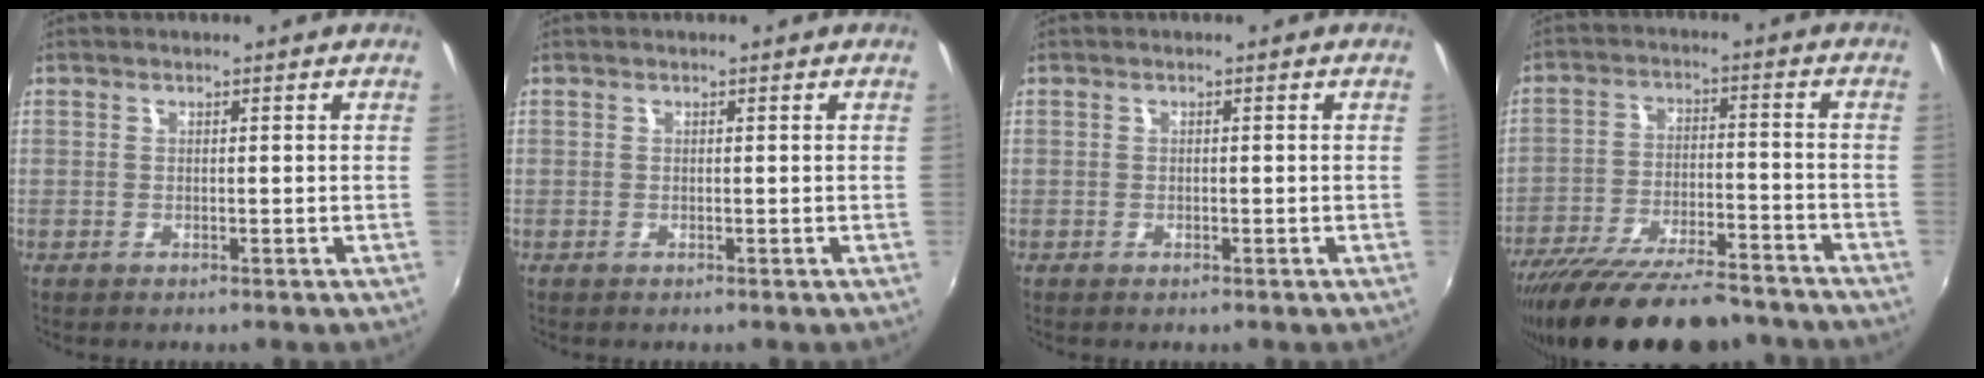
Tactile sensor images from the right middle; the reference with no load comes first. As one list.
[{"total": 0.0}, {"total": 0.0}, {"total": 22.5, "force": [-19.2, 5.2, 10.5], "torque": [-0.199, -0.038, -0.286]}]